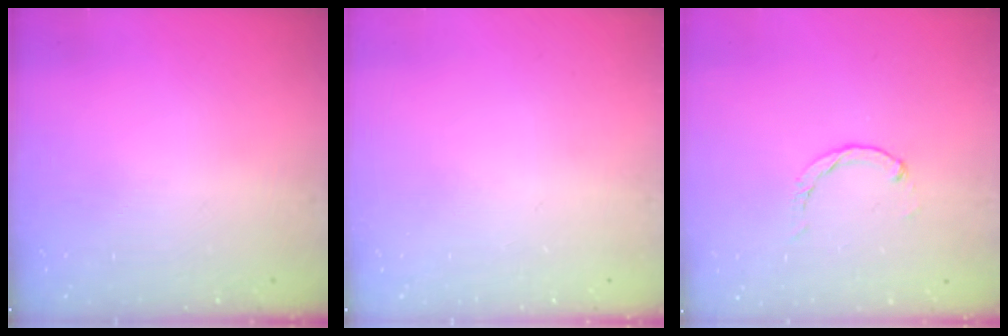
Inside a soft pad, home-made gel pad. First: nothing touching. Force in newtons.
{"total": 0.0}
{"total": 0.0}